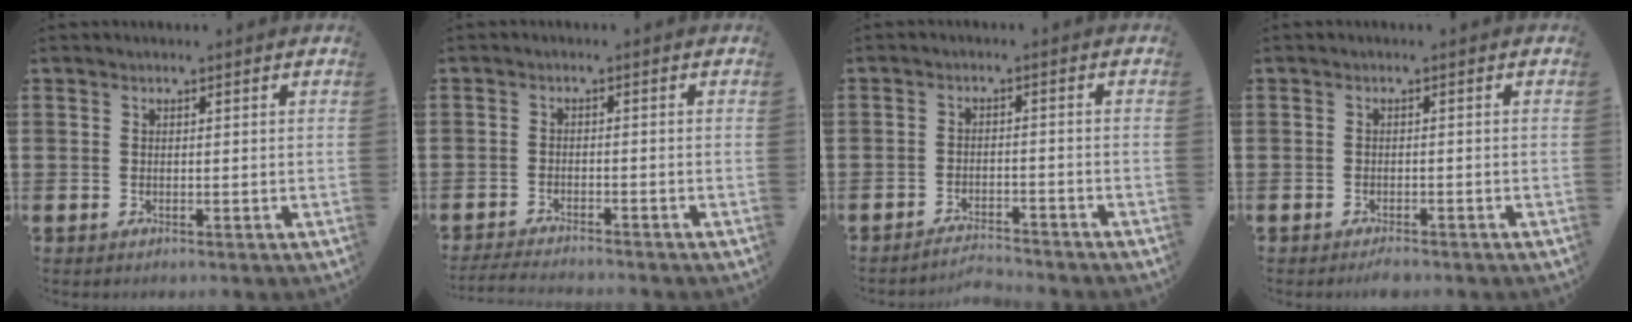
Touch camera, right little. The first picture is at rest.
{"total": 2.2, "force": [-2.1, -0.1, 0.4], "torque": [-0.006, 0.004, -0.044]}
{"total": 2.5, "force": [-2.5, -0.1, 0.1], "torque": [-0.006, 0.003, -0.054]}
{"total": 1.0, "force": [-0.9, 0.2, 0.3], "torque": [-0.007, -0.001, -0.019]}